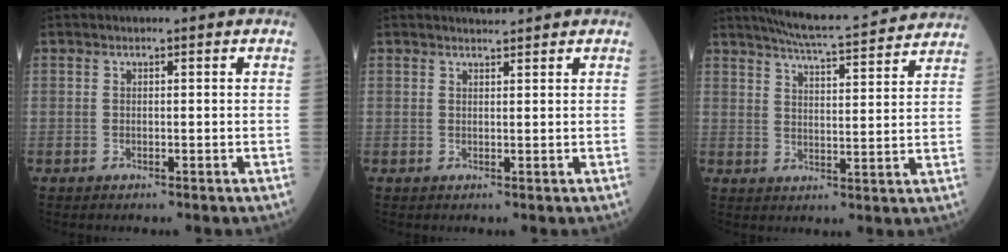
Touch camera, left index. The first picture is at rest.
{"total": 1.3, "force": [1.3, -0.2, 0.0], "torque": [-0.005, 0.001, 0.026]}
{"total": 16.0, "force": [14.9, 0.7, 5.8], "torque": [-0.099, 0.008, 0.198]}